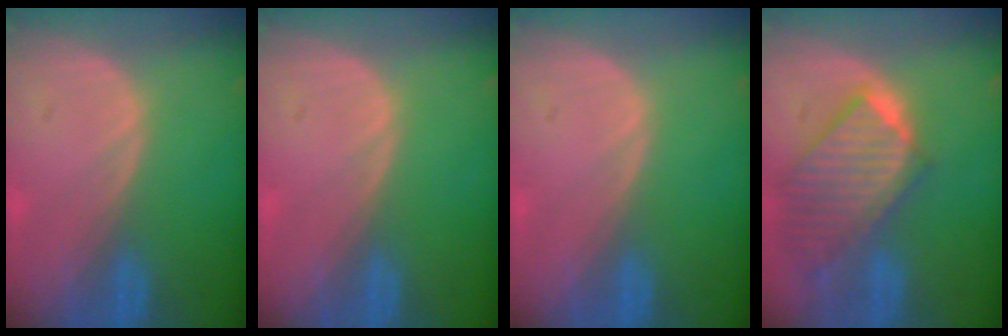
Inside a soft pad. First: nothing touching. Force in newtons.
{"total": 0.0}
{"total": 0.0}
{"total": 9.8, "press": 8.6, "slide": 4.6}